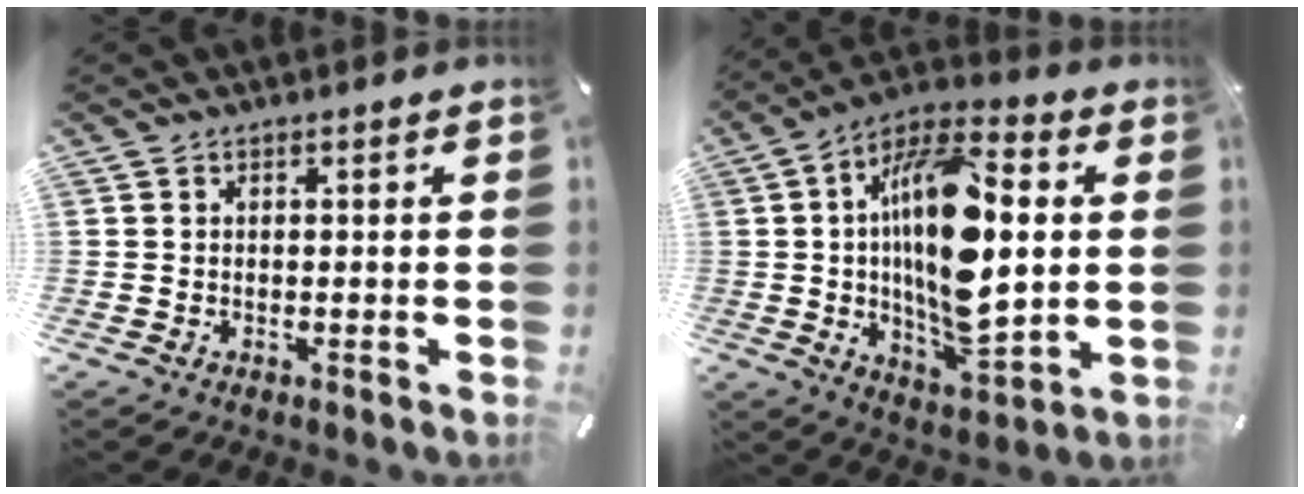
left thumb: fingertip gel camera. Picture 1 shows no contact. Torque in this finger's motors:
{"motor_torque": [1.09, 1.50, 2.79, 0.01, 0.42]}